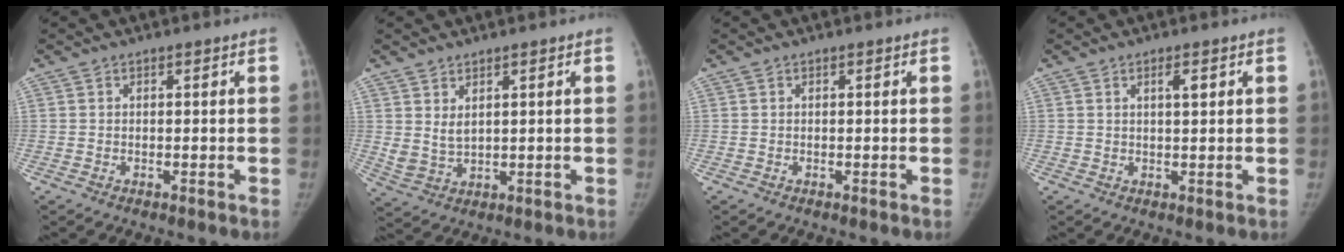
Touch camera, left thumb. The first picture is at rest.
{"total": 3.8, "force": [1.7, 2.1, 2.6], "torque": [-0.049, -0.017, 0.046]}
{"total": 0.0}
{"total": 2.2, "force": [1.0, 0.5, 1.9], "torque": [-0.030, -0.004, 0.016]}